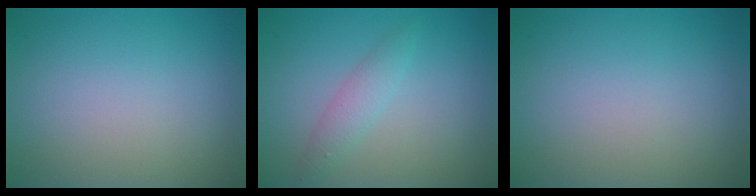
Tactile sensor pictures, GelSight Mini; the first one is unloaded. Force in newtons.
{"total": 1.8, "press": 1.8, "slide": 0.1}
{"total": 0.0}